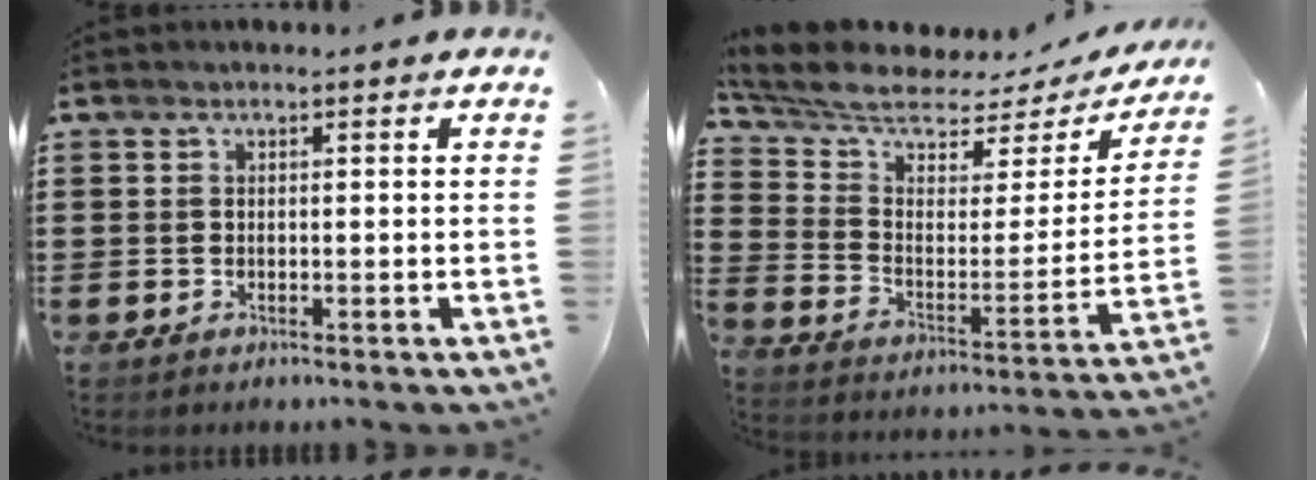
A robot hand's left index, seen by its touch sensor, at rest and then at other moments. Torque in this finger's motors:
{"motor_torque": [1.82, 0.31, 0.76, 0.09]}